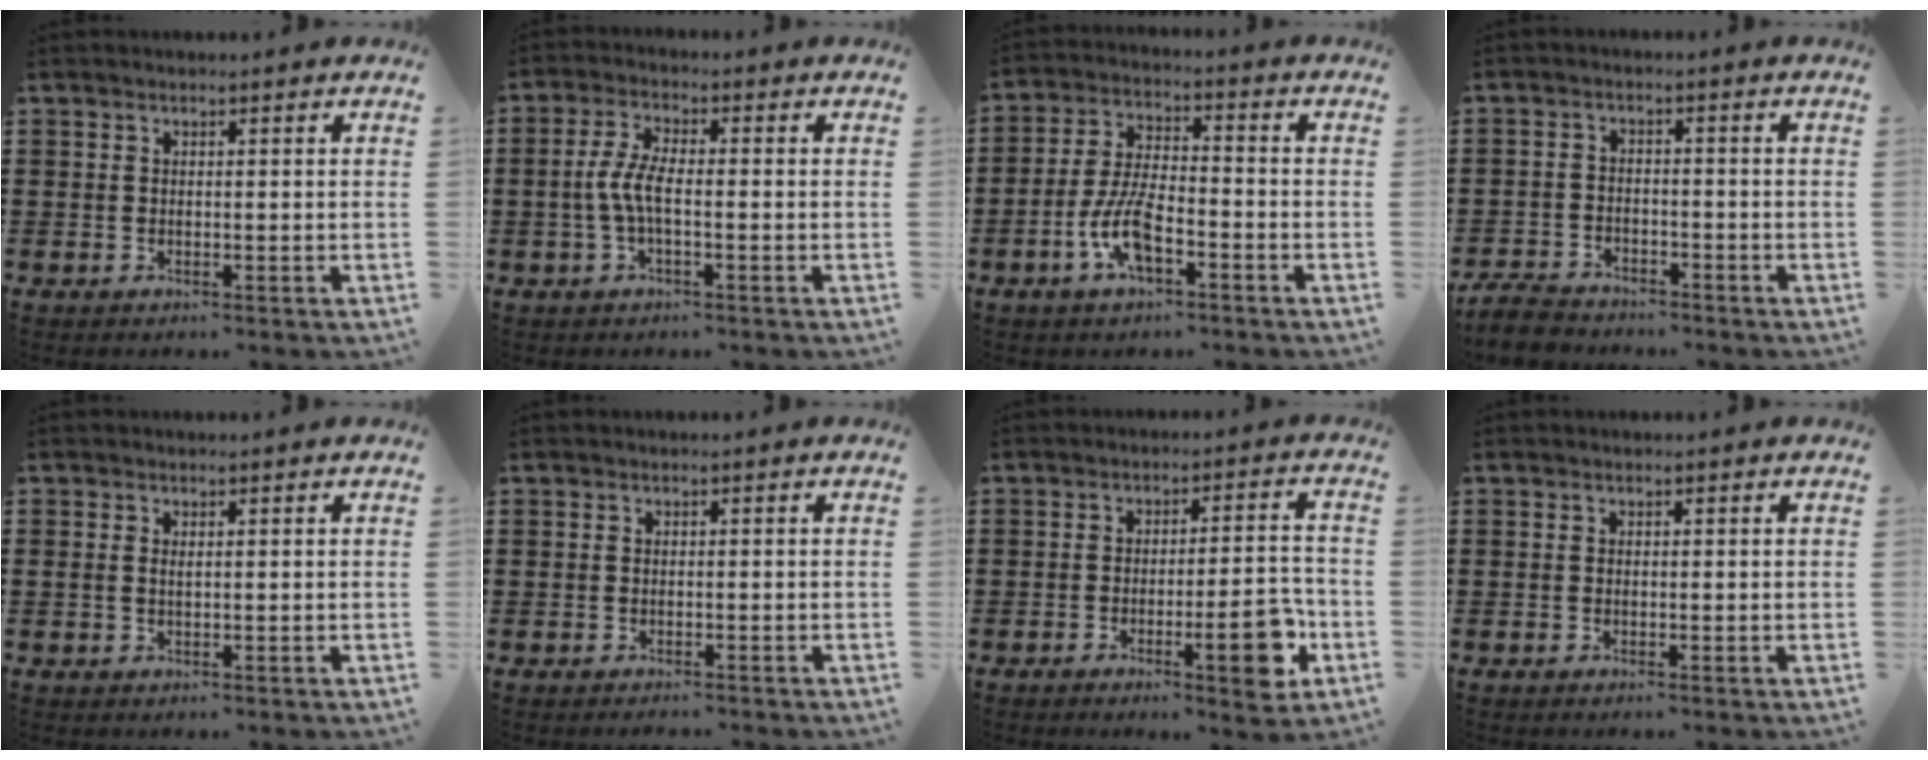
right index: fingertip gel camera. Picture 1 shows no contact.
{"total": 4.6, "force": [-1.0, 1.3, 4.3], "torque": [-0.113, -0.006, -0.031]}
{"total": 8.1, "force": [-3.5, 3.1, 6.6], "torque": [-0.156, -0.005, -0.070]}
{"total": 4.2, "force": [-4.0, 0.9, 0.8], "torque": [-0.029, 0.000, -0.086]}
{"total": 0.8, "force": [0.2, 0.4, 0.7], "torque": [-0.015, 0.003, 0.002]}
{"total": 0.5, "force": [-0.5, 0.2, -0.2], "torque": [0.002, 0.003, -0.011]}
{"total": 9.0, "force": [-3.3, 1.8, 8.1], "torque": [-0.109, -0.005, -0.053]}
{"total": 0.0}